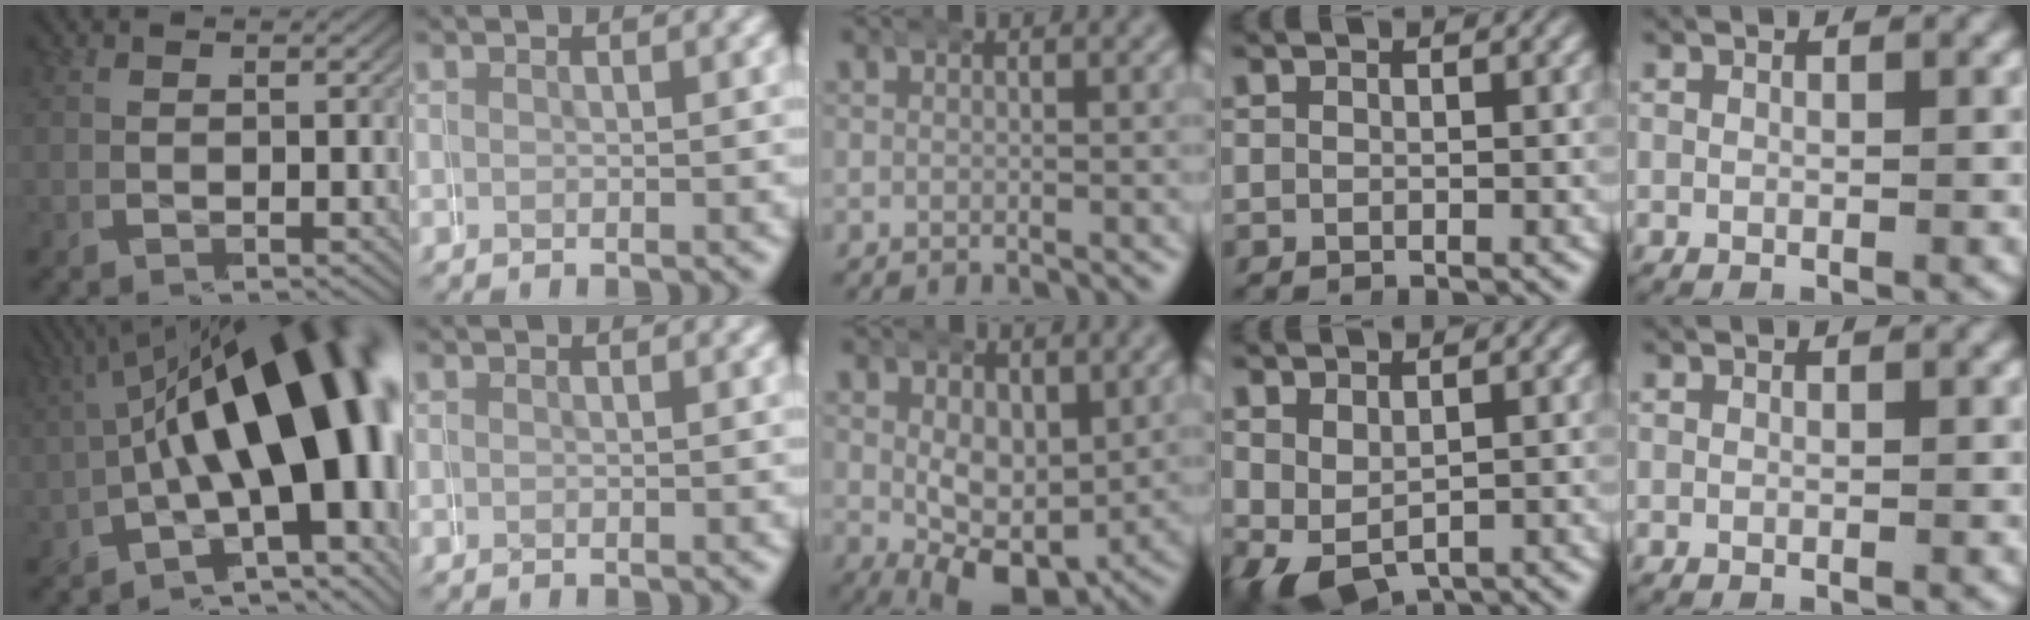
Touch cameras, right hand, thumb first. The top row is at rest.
{"thumb": {"total": 18.1, "force": [-1.3, 9.5, 15.4], "torque": [-0.238, -0.035, -0.011]}, "middle": {"total": 6.2, "force": [-0.5, 3.3, 5.2], "torque": [-0.081, -0.036, 0.010]}, "ring": {"total": 5.8, "force": [-2.8, 4.4, 2.6], "torque": [-0.088, -0.043, -0.021]}}